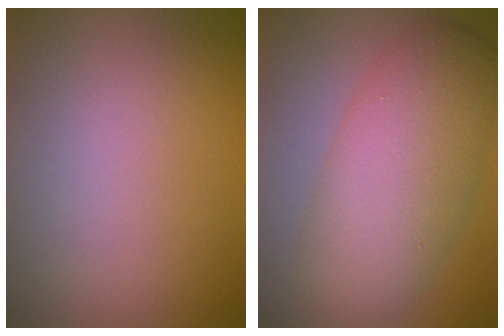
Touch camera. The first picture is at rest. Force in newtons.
{"total": 7.8, "press": 7.8, "slide": 0.1}